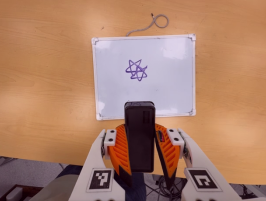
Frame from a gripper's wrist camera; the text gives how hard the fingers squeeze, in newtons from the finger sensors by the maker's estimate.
{"total": 10.2, "left": 8.5, "right": 11.9}